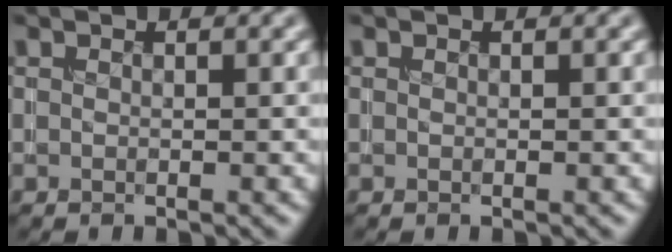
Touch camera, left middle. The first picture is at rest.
{"total": 0.0}